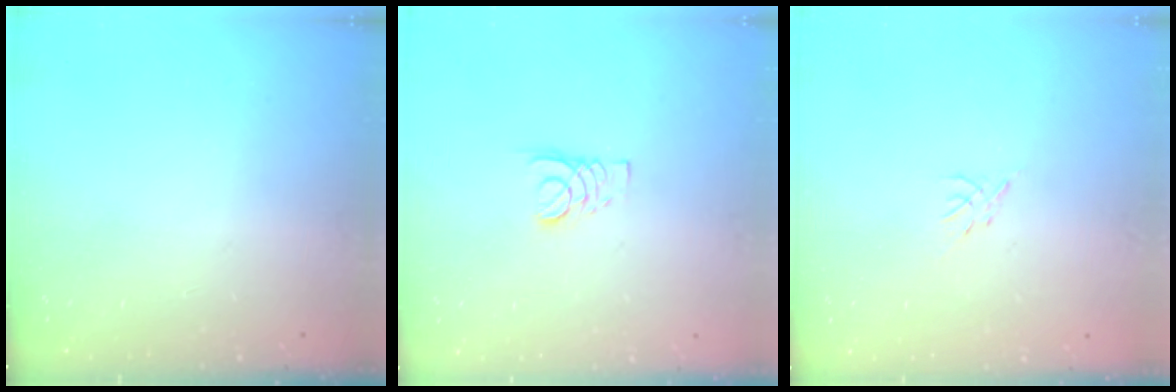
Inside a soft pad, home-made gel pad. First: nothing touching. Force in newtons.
{"total": 3.4, "press": 3.4, "slide": 0.5}
{"total": 0.0}